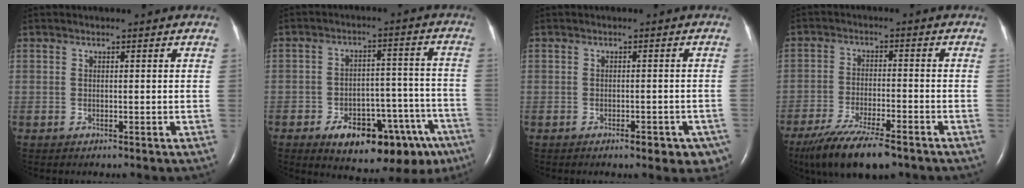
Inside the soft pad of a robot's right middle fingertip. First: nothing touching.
{"total": 17.3, "force": [-10.7, 7.3, 11.4], "torque": [-0.092, 0.040, -0.143]}
{"total": 5.2, "force": [-3.4, 2.1, 3.3], "torque": [-0.021, 0.002, -0.040]}
{"total": 12.9, "force": [-9.8, 2.5, 8.0], "torque": [-0.146, -0.033, -0.164]}